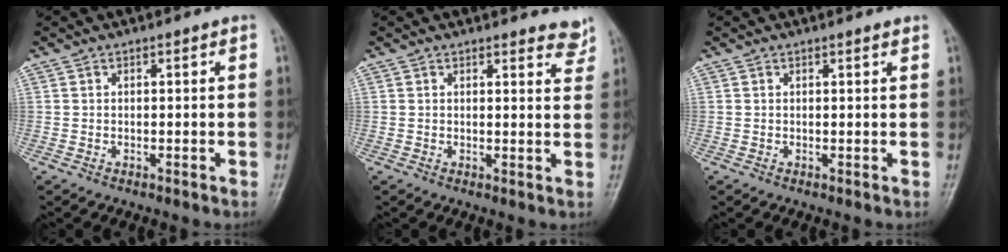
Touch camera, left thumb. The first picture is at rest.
{"total": 3.9, "force": [3.6, 1.1, 0.8], "torque": [0.008, -0.027, 0.027]}
{"total": 0.7, "force": [0.7, 0.0, 0.3], "torque": [-0.007, -0.004, 0.010]}